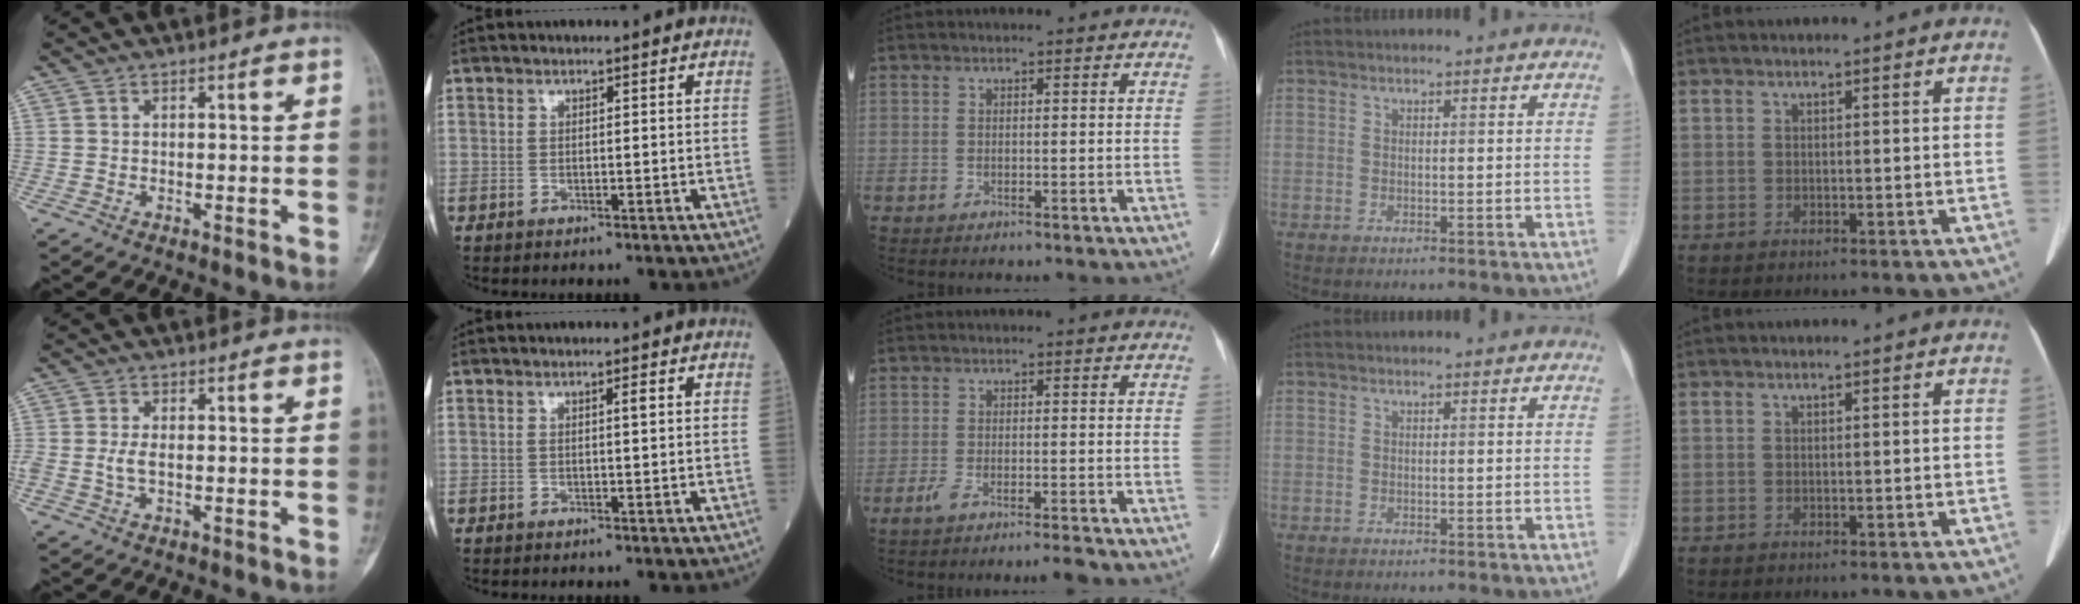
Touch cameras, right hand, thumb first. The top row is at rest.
{"thumb": {"total": 2.5, "force": [-0.3, 1.2, 2.1], "torque": [-0.053, 0.003, -0.005]}, "index": {"total": 0.9, "force": [0.2, -0.1, 0.9], "torque": [-0.014, 0.002, 0.003]}, "middle": {"total": 3.2, "force": [-2.6, 0.1, 1.9], "torque": [-0.042, -0.005, -0.050]}}